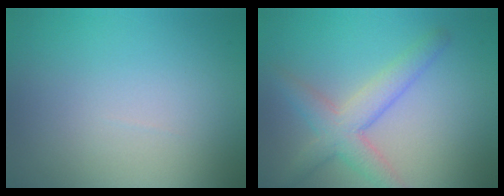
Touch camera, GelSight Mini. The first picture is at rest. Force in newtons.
{"total": 4.0, "press": 4.0, "slide": 0.1}